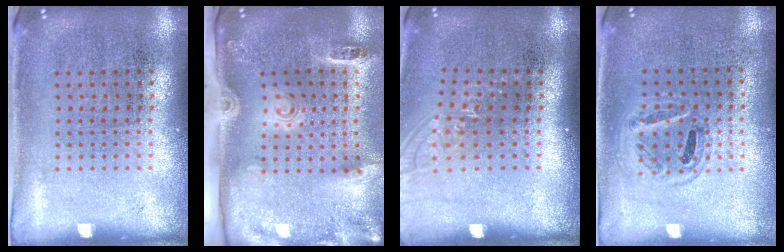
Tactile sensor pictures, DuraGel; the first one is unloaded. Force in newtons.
{"total": 2.9, "press": 2.0, "slide": 2.1}
{"total": 1.1, "press": 1.0, "slide": 0.5}
{"total": 0.9, "press": 0.9, "slide": 0.2}